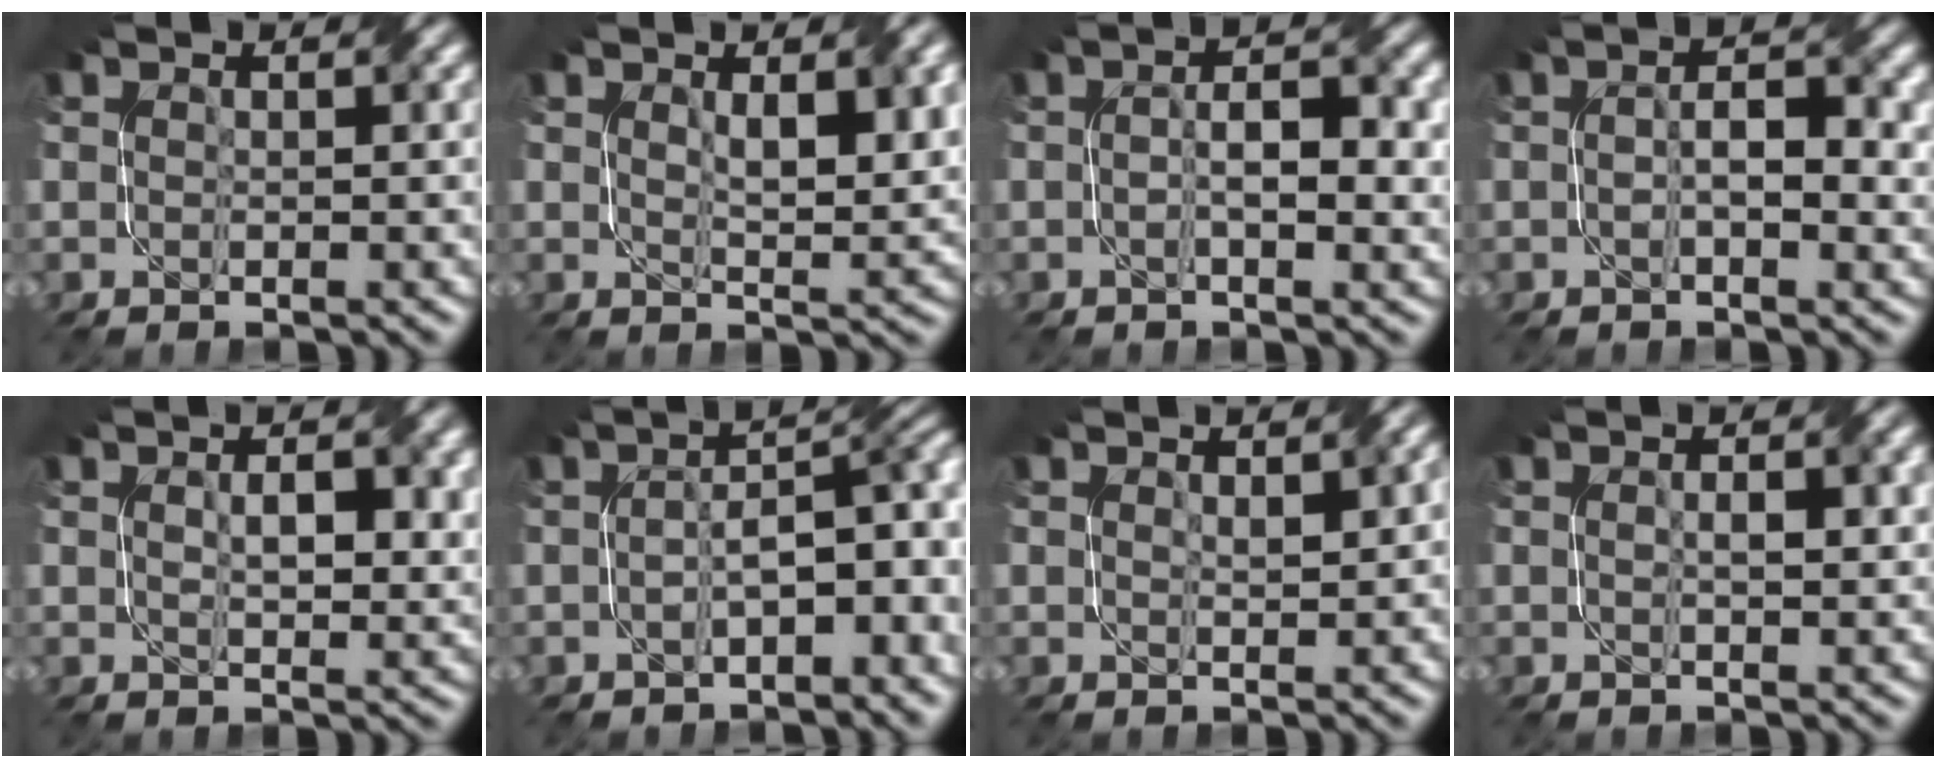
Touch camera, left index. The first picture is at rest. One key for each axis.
{"total": 4.1, "fx": 1.2, "fy": 1.3, "fz": 3.6, "tx": -0.064, "ty": -0.004, "tz": 0.026}
{"total": 4.3, "fx": -0.3, "fy": 1.6, "fz": 4.0, "tx": -0.071, "ty": 0.004, "tz": -0.006}
{"total": 3.9, "fx": -0.3, "fy": 1.6, "fz": 3.6, "tx": -0.063, "ty": 0.004, "tz": -0.006}
{"total": 3.4, "fx": 0.7, "fy": 1.5, "fz": 2.9, "tx": -0.051, "ty": 0.000, "tz": 0.016}
{"total": 6.6, "fx": -1.3, "fy": 2.8, "fz": 5.8, "tx": -0.082, "ty": 0.012, "tz": -0.020}
{"total": 1.6, "fx": 0.6, "fy": 0.4, "fz": 1.4, "tx": -0.021, "ty": 0.001, "tz": 0.014}
{"total": 1.8, "fx": 0.1, "fy": 0.5, "fz": 1.7, "tx": -0.029, "ty": 0.004, "tz": 0.002}